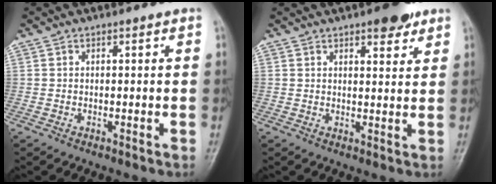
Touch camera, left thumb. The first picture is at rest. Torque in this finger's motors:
{"motor_torque": [1.00, 0.58, 0.38, -0.44, 0.01]}